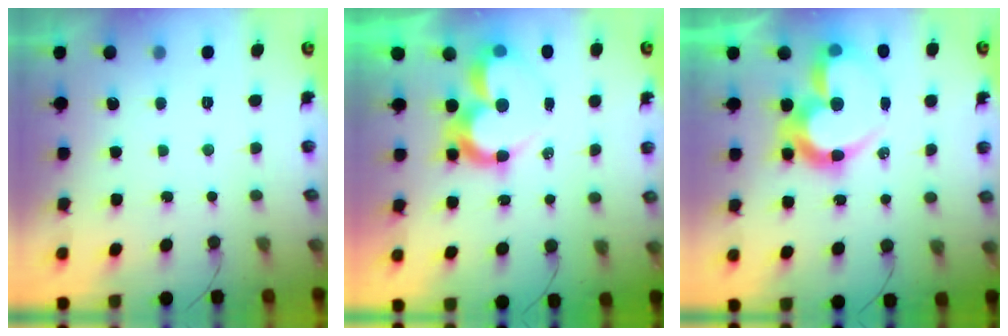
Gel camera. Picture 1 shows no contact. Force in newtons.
{"total": 12.3, "press": 12.2, "slide": 1.1}
{"total": 15.6, "press": 15.3, "slide": 2.7}